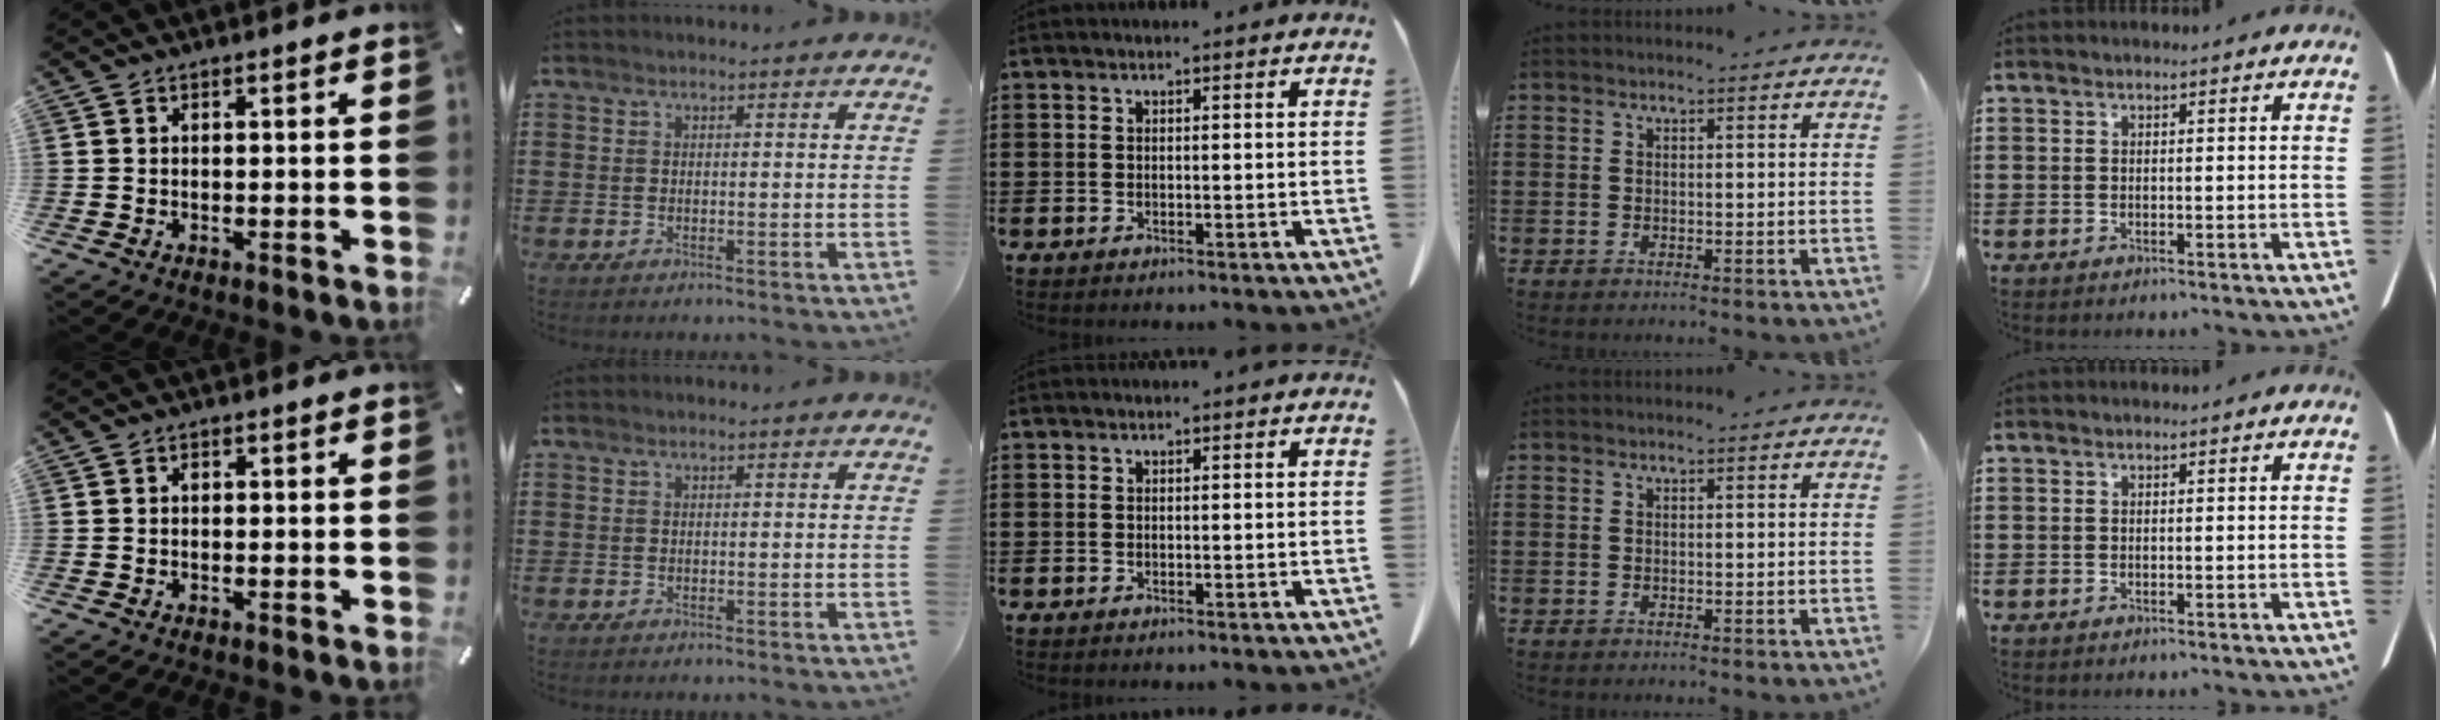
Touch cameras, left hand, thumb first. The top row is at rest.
{"thumb": {"total": 0.6, "force": [0.1, 0.5, 0.3], "torque": [-0.007, 0.001, 0.002]}}